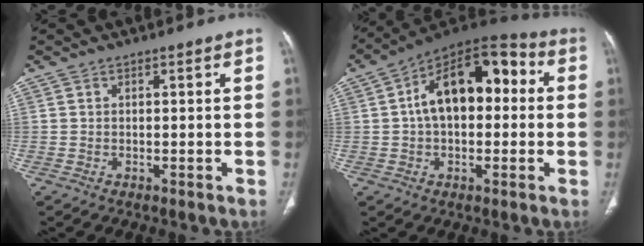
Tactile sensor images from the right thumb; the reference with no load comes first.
{"total": 17.4, "force": [2.0, 10.0, 14.0], "torque": [-0.192, 0.049, 0.023]}